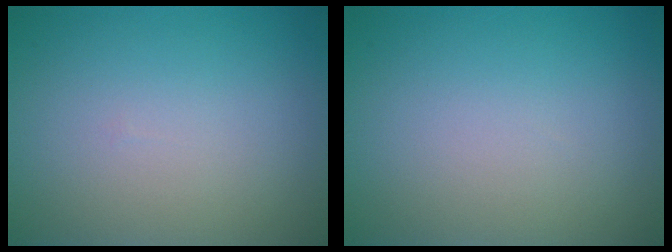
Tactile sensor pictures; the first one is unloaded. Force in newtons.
{"total": 0.0}